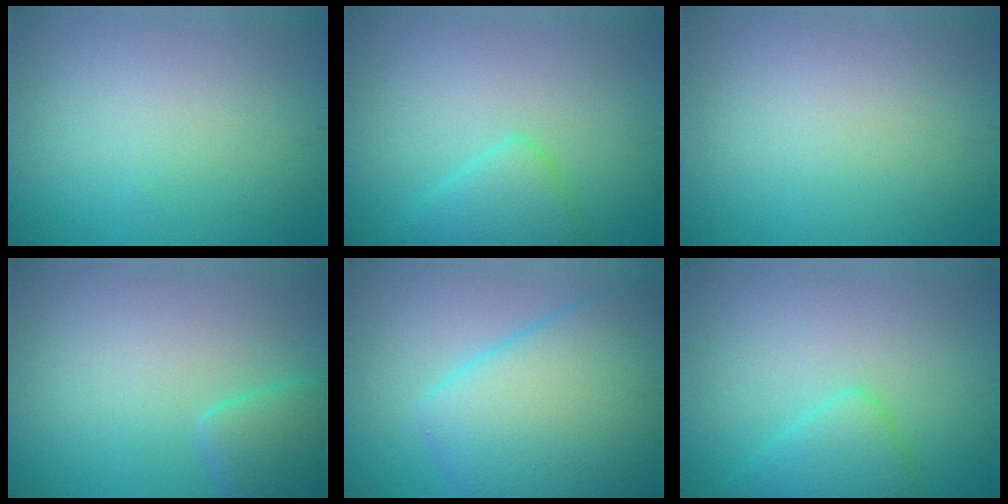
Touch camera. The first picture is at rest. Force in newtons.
{"total": 3.3, "press": 3.3, "slide": 0.1}
{"total": 0.0}
{"total": 2.9, "press": 2.9, "slide": 0.2}
{"total": 10.5, "press": 10.5, "slide": 0.4}
{"total": 3.3, "press": 3.3, "slide": 0.1}